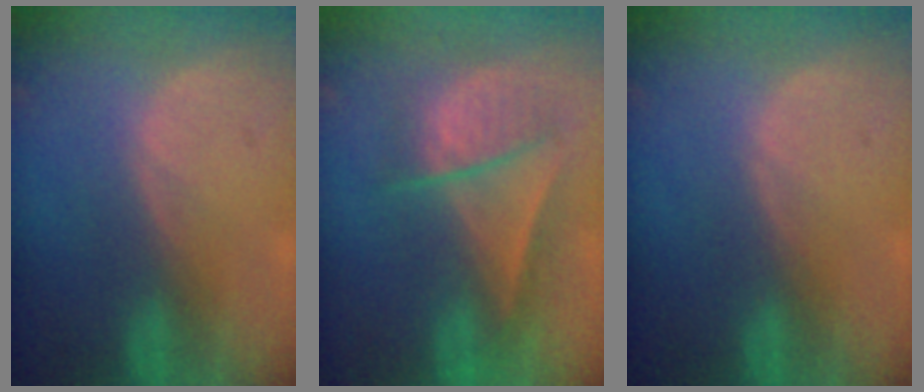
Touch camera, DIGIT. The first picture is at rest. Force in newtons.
{"total": 7.1, "press": 7.0, "slide": 0.9}
{"total": 0.0}